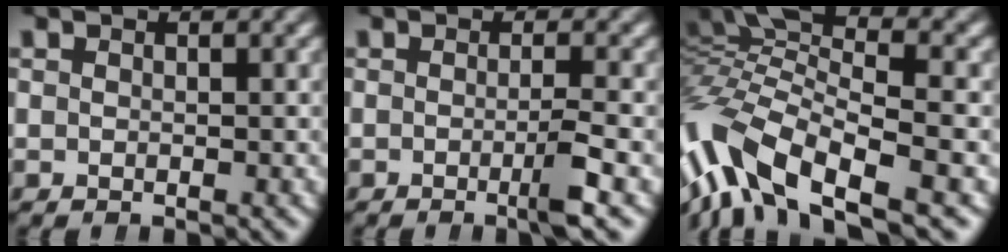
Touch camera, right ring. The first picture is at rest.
{"total": 2.2, "force": [-1.0, 0.0, 2.0], "torque": [-0.039, -0.003, -0.021]}
{"total": 8.9, "force": [-1.0, 5.7, 6.8], "torque": [-0.174, -0.031, 0.000]}